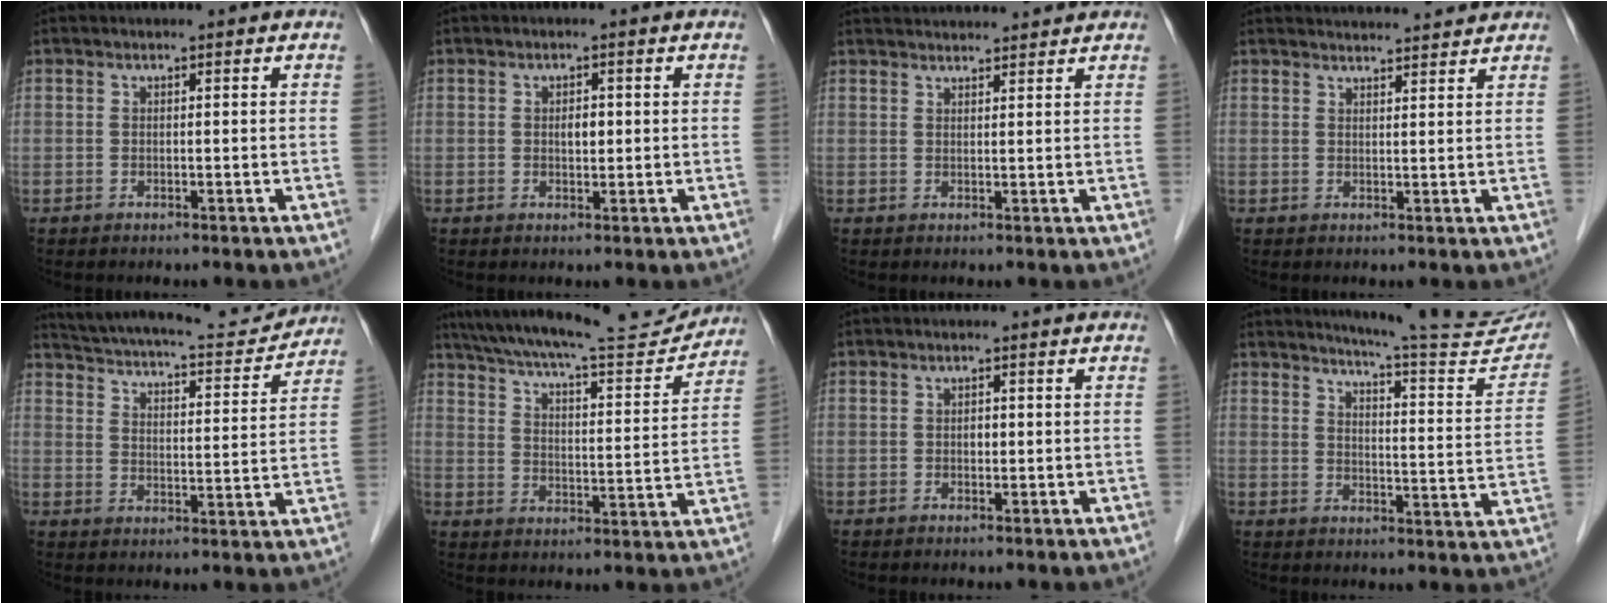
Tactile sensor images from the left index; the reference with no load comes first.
{"total": 1.9, "force": [0.2, 1.0, 1.5], "torque": [-0.025, 0.001, 0.003]}
{"total": 8.7, "force": [8.4, 0.6, 2.1], "torque": [-0.031, 0.034, 0.113]}
{"total": 8.2, "force": [8.1, 0.5, 1.5], "torque": [-0.019, 0.021, 0.096]}
{"total": 16.8, "force": [15.8, 2.7, 5.1], "torque": [-0.088, 0.001, 0.222]}
{"total": 19.5, "force": [18.2, 1.7, 7.0], "torque": [-0.120, -0.012, 0.259]}
{"total": 1.0, "force": [0.0, 0.7, 0.7], "torque": [-0.011, 0.002, -0.001]}
{"total": 17.3, "force": [16.2, 0.4, 6.1], "torque": [-0.087, -0.074, 0.195]}